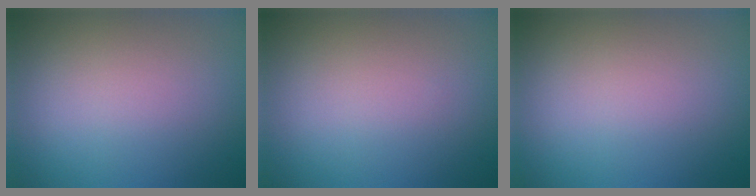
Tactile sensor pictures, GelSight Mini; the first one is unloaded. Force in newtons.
{"total": 0.0}
{"total": 0.0}